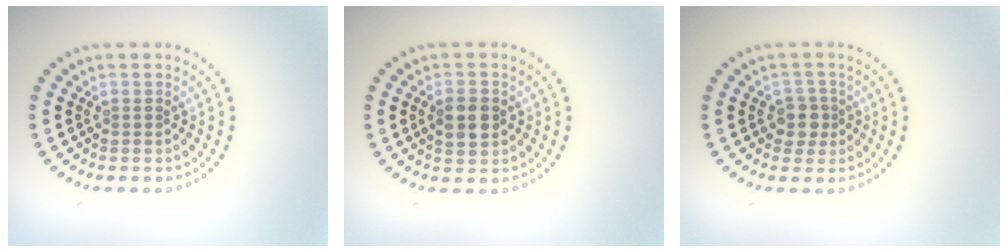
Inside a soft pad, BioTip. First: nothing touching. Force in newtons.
{"total": 3.3, "press": 3.3, "slide": 0.0}
{"total": 2.1, "press": 1.8, "slide": 1.0}